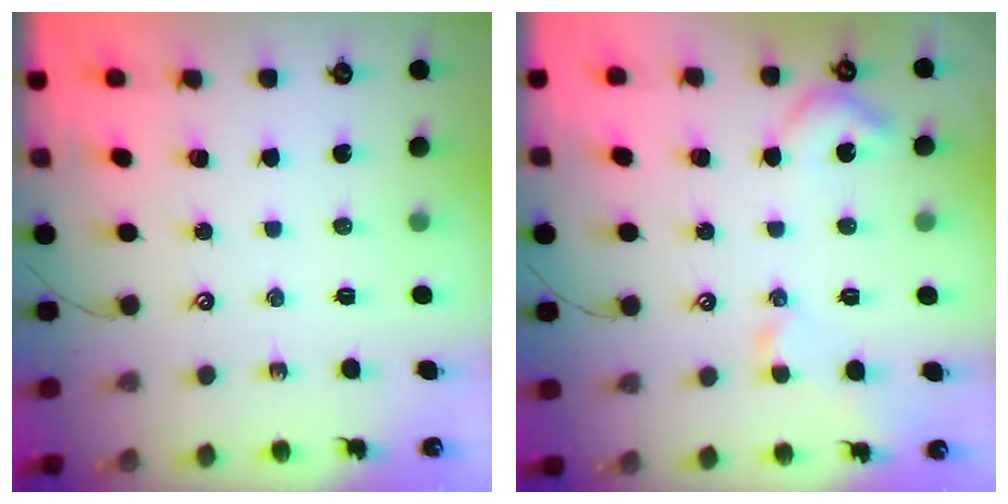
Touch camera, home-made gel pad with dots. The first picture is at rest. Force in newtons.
{"total": 5.0, "press": 5.0, "slide": 0.9}